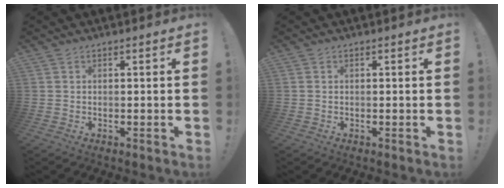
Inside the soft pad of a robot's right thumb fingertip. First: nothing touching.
{"total": 0.0}